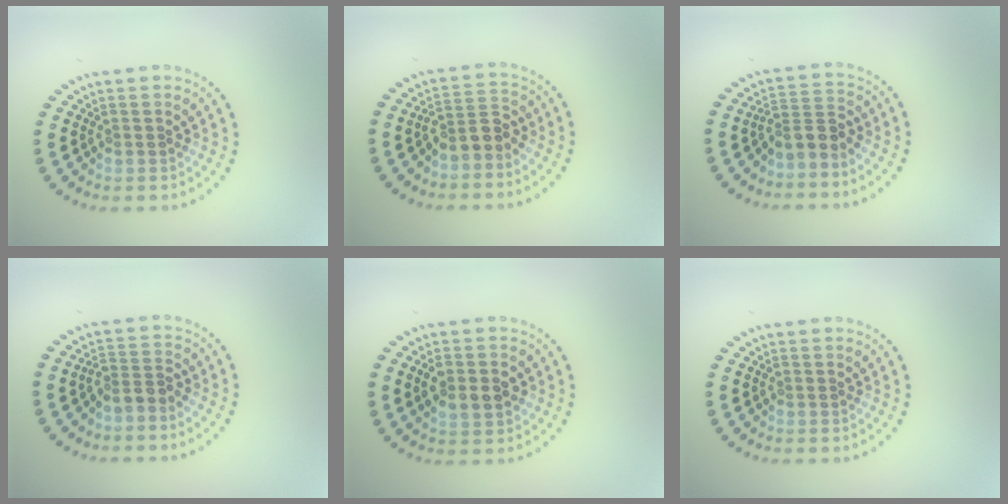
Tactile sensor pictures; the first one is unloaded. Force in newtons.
{"total": 2.6, "press": 2.4, "slide": 1.2}
{"total": 2.7, "press": 1.9, "slide": 1.9}
{"total": 2.3, "press": 1.7, "slide": 1.5}
{"total": 3.6, "press": 3.6, "slide": 0.2}
{"total": 0.0}